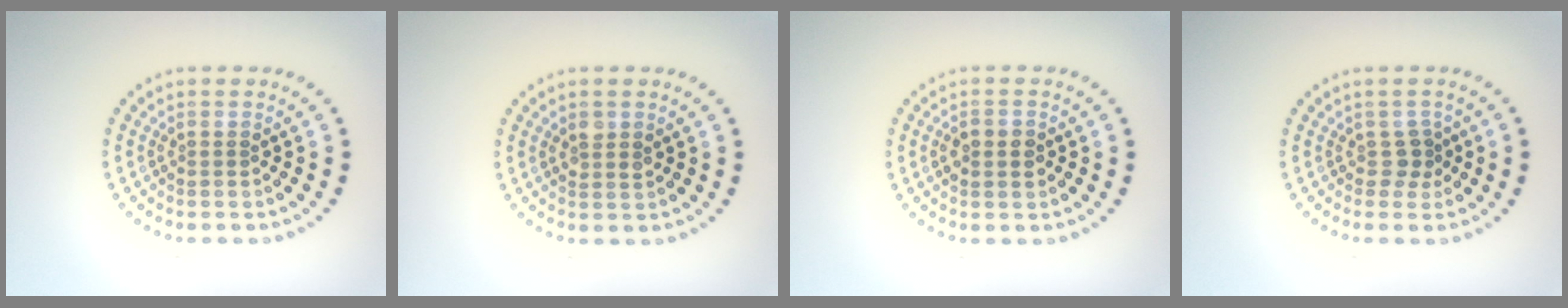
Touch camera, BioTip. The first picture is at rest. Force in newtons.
{"total": 1.3, "press": 1.2, "slide": 0.4}
{"total": 2.4, "press": 2.4, "slide": 0.1}
{"total": 1.4, "press": 1.1, "slide": 0.9}